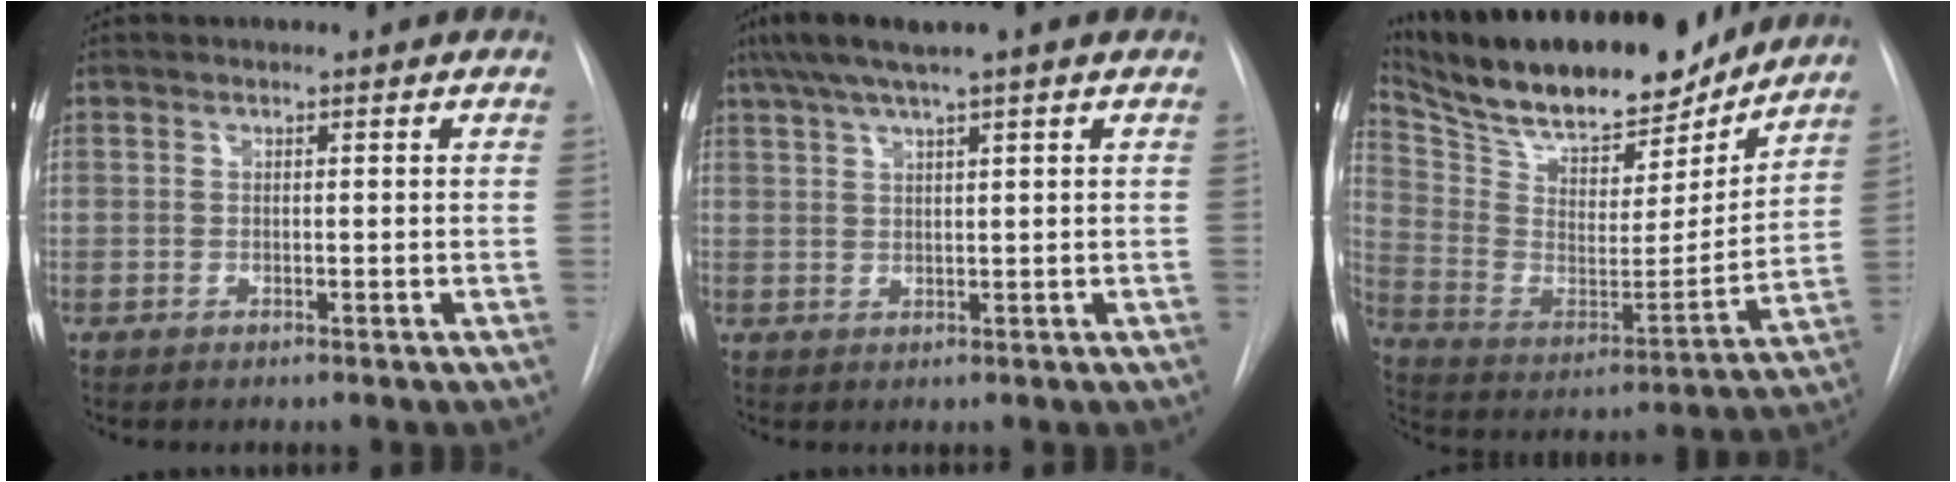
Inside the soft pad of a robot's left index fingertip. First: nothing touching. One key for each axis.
{"total": 6.3, "fx": 4.4, "fy": -0.4, "fz": 4.5, "tx": -0.085, "ty": 0.033, "tz": 0.077}
{"total": 25.2, "fx": 21.5, "fy": 7.1, "fz": 11.0, "tx": -0.211, "ty": -0.004, "tz": 0.336}